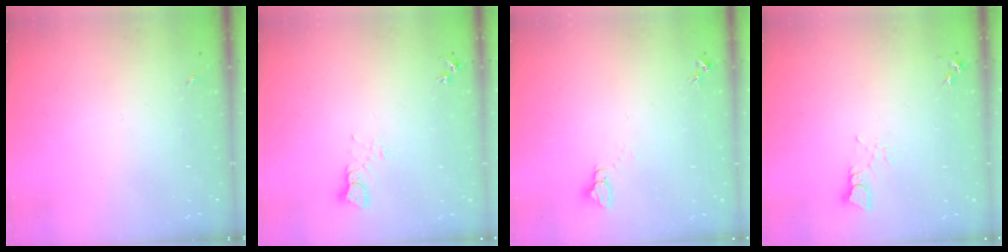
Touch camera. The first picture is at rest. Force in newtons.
{"total": 3.7, "press": 3.7, "slide": 0.4}
{"total": 3.2, "press": 3.2, "slide": 0.1}
{"total": 3.2, "press": 3.1, "slide": 0.4}